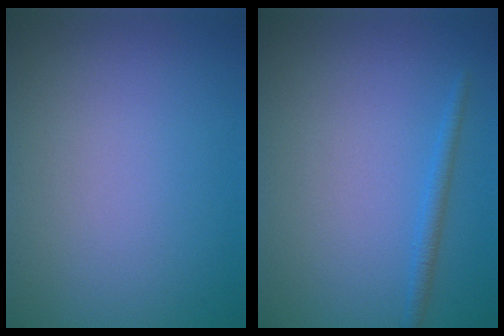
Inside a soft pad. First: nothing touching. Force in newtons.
{"total": 1.3, "press": 1.3, "slide": 0.1}